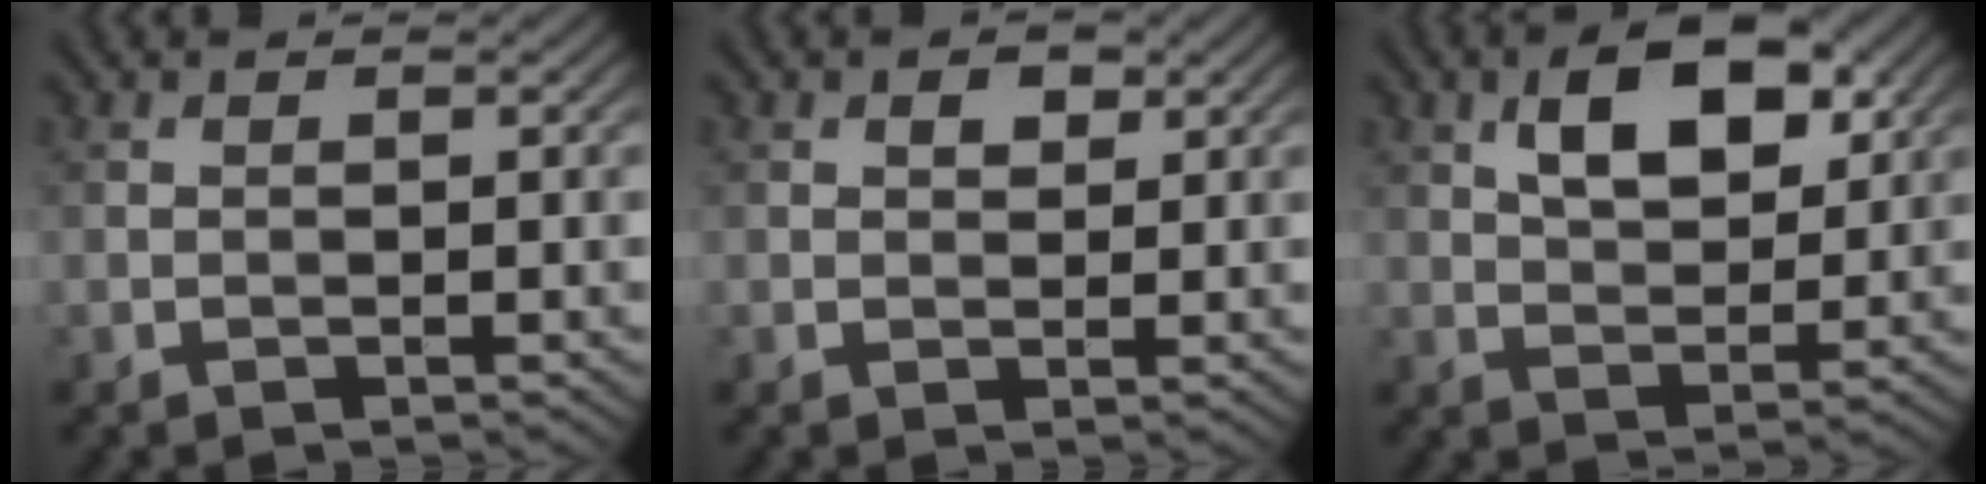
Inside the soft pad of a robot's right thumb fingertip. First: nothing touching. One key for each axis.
{"total": 1.7, "fx": 0.8, "fy": 1.1, "fz": 1.0, "tx": -0.014, "ty": 0.001, "tz": 0.013}
{"total": 8.1, "fx": 3.4, "fy": 4.1, "fz": 6.0, "tx": -0.102, "ty": 0.003, "tz": 0.057}